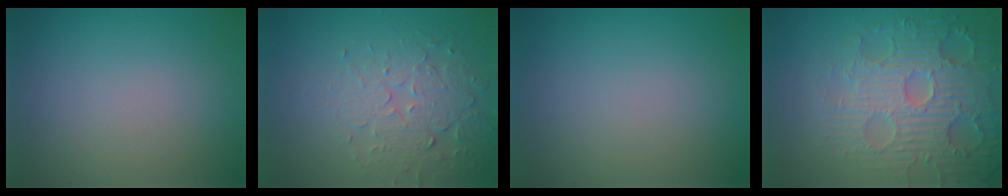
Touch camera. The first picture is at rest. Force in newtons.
{"total": 4.0, "press": 3.5, "slide": 1.8}
{"total": 0.0}
{"total": 7.1, "press": 6.0, "slide": 3.9}